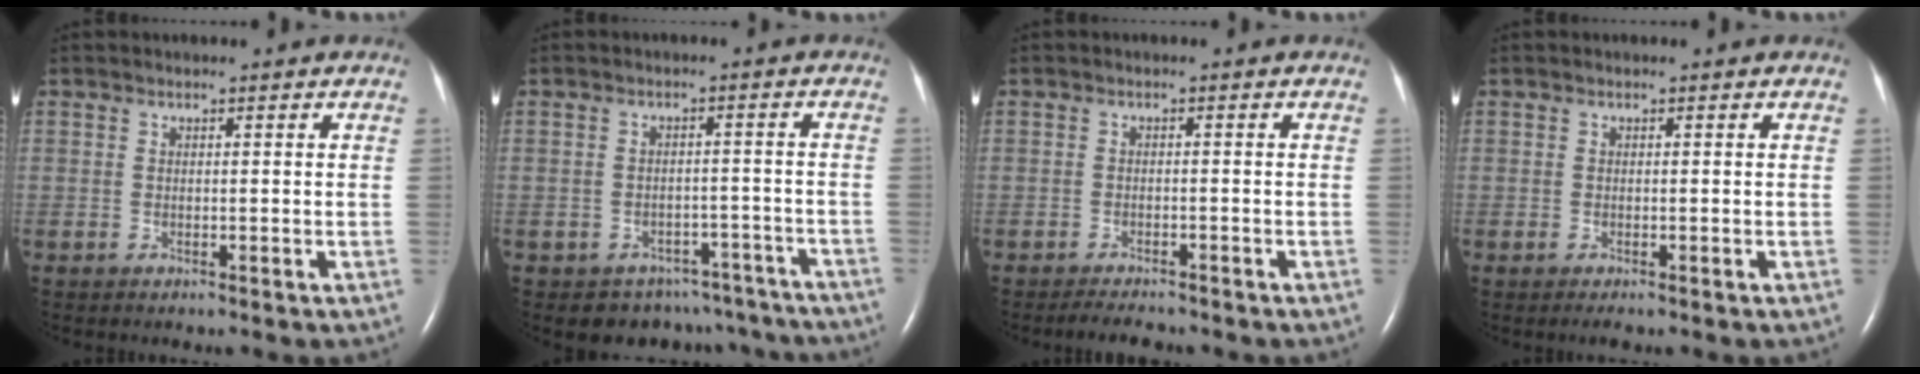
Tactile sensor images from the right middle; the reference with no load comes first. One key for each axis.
{"total": 10.4, "fx": -8.9, "fy": 5.4, "fz": 0.6, "tx": -0.001, "ty": 0.031, "tz": -0.089}
{"total": 3.4, "fx": -3.1, "fy": 0.6, "fz": 1.2, "tx": -0.025, "ty": -0.009, "tz": -0.045}
{"total": 0.9, "fx": -0.7, "fy": 0.1, "fz": 0.5, "tx": -0.011, "ty": -0.003, "tz": -0.010}